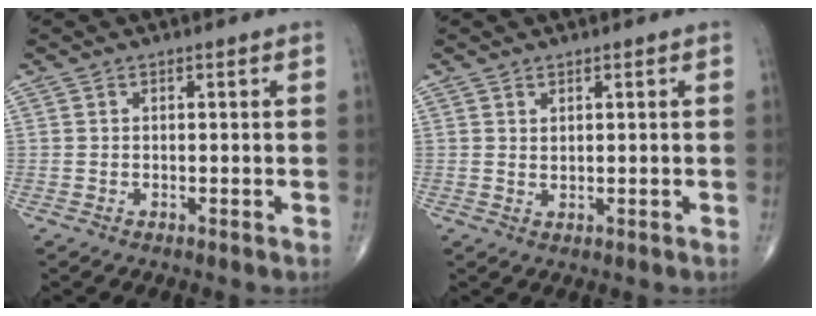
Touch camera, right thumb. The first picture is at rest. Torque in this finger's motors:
{"motor_torque": [-0.11, -0.02, -0.04, -0.36, 0.00]}